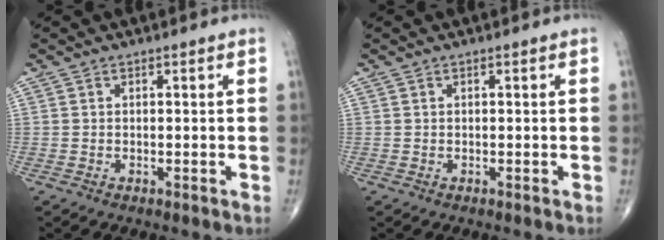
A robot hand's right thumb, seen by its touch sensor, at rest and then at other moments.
{"total": 0.0}